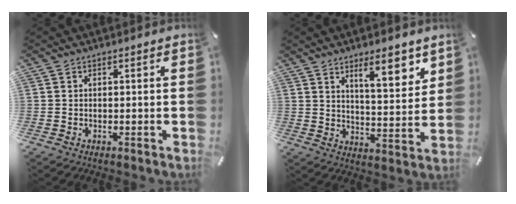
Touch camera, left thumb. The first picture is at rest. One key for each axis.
{"total": 10.1, "fx": 6.8, "fy": 3.1, "fz": 6.7, "tx": -0.084, "ty": -0.042, "tz": 0.109}